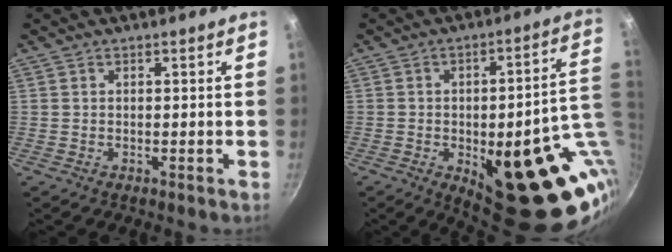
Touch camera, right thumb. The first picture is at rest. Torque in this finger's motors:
{"motor_torque": [2.77, 2.24, 2.00, -0.77, 0.46]}